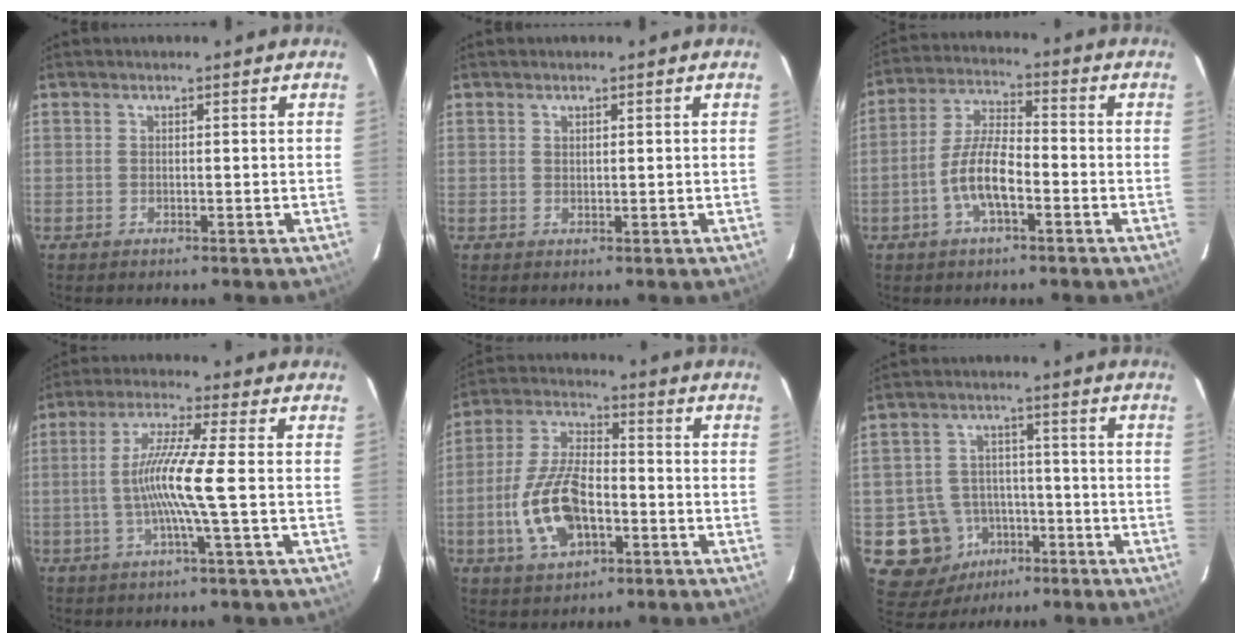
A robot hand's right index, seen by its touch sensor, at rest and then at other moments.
{"total": 0.8, "force": [0.5, 0.5, 0.5], "torque": [-0.007, 0.000, 0.010]}
{"total": 8.9, "force": [-3.4, 2.9, 7.7], "torque": [-0.161, 0.006, -0.064]}
{"total": 9.5, "force": [-1.4, -1.3, 9.3], "torque": [-0.185, -0.002, -0.027]}
{"total": 14.4, "force": [-4.2, 7.4, 11.6], "torque": [-0.245, 0.007, -0.073]}
{"total": 11.3, "force": [-4.7, 10.0, 2.3], "torque": [-0.076, 0.027, -0.055]}